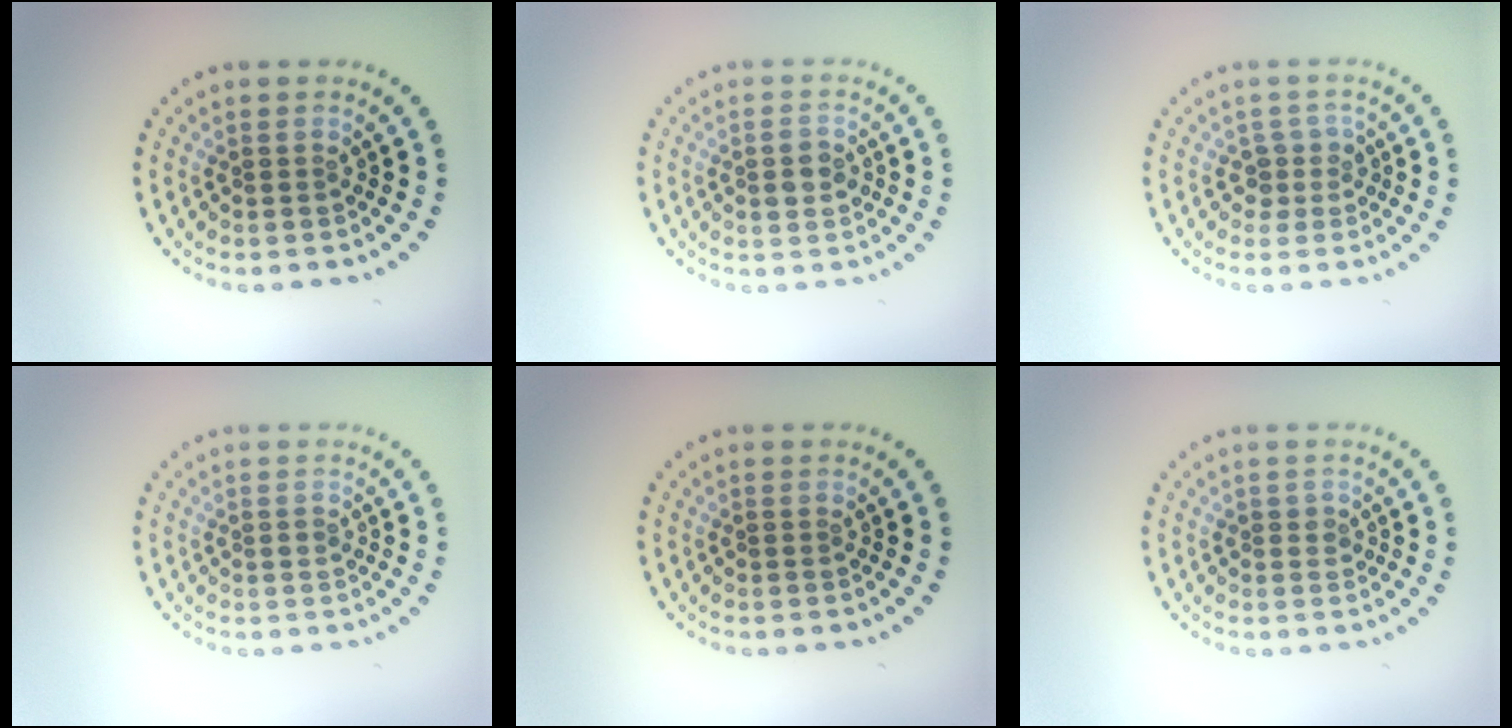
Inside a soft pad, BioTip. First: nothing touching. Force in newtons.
{"total": 2.7, "press": 2.7, "slide": 0.2}
{"total": 1.9, "press": 1.5, "slide": 1.1}
{"total": 0.9, "press": 0.9, "slide": 0.1}
{"total": 0.0}
{"total": 1.0, "press": 0.9, "slide": 0.4}